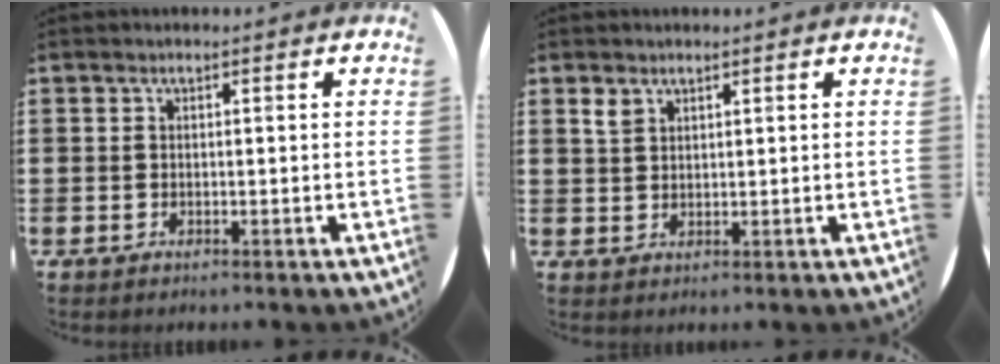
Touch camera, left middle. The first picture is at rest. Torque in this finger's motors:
{"motor_torque": [0.03, 0.11, 0.05, 0.03]}